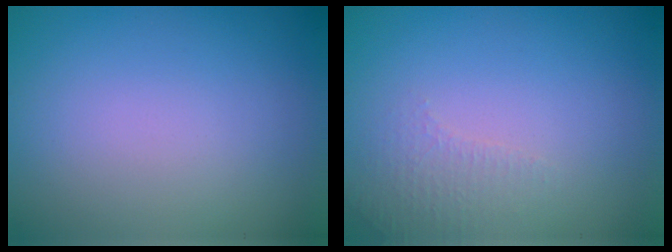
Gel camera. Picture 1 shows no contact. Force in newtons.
{"total": 1.6, "press": 1.6, "slide": 0.4}